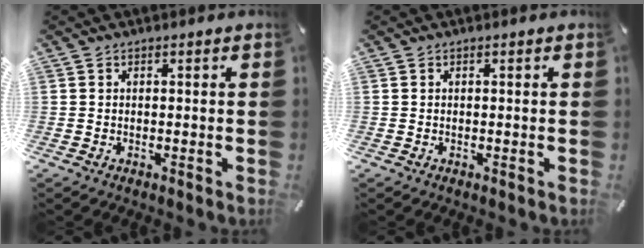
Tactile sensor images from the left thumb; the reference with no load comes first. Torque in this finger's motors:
{"motor_torque": [-0.01, 0.00, 0.01, 0.02, 0.00]}